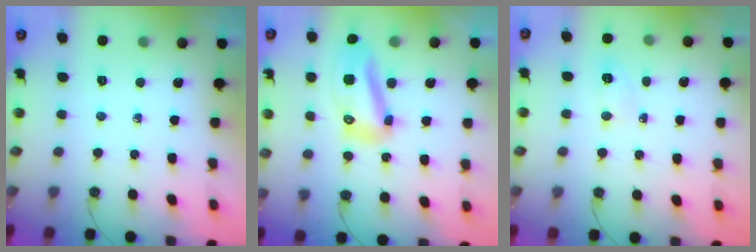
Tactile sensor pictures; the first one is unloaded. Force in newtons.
{"total": 12.0, "press": 11.9, "slide": 1.5}
{"total": 5.1, "press": 5.1, "slide": 0.8}